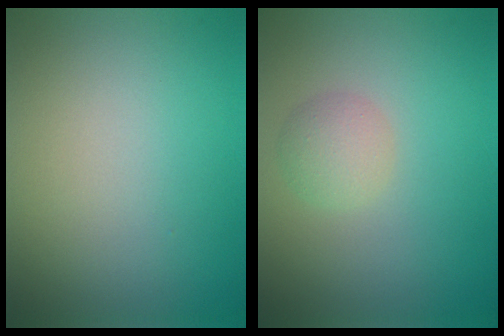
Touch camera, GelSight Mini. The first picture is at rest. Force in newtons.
{"total": 1.9, "press": 1.9, "slide": 0.1}